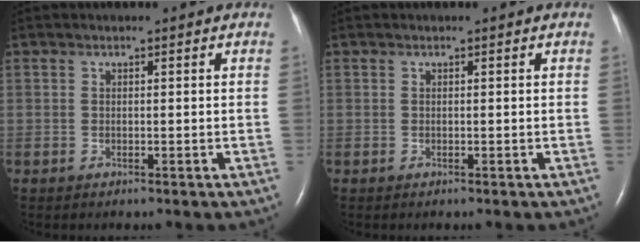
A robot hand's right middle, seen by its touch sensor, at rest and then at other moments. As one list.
[{"total": 0.0}]